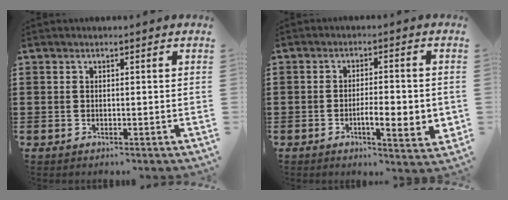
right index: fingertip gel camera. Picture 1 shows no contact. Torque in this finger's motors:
{"motor_torque": [0.28, -0.07, 0.58, 0.09]}